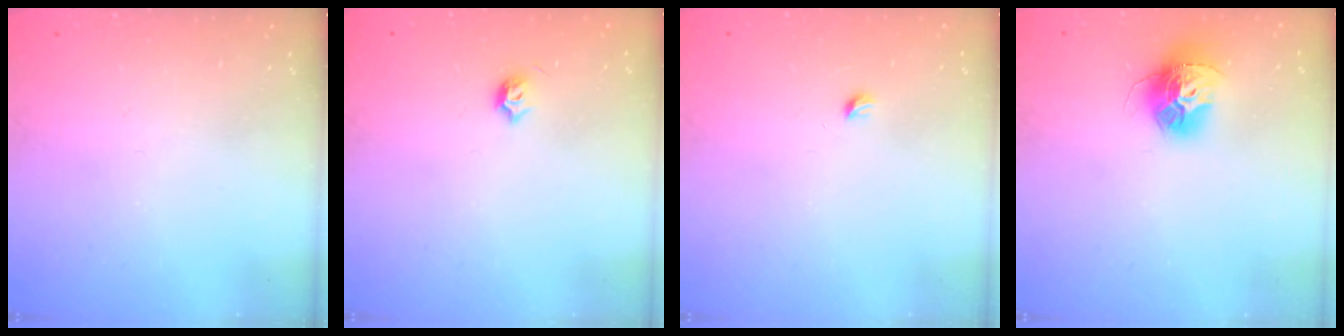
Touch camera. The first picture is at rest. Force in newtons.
{"total": 3.7, "press": 3.6, "slide": 0.9}
{"total": 2.9, "press": 2.9, "slide": 0.4}
{"total": 13.2, "press": 13.1, "slide": 1.3}